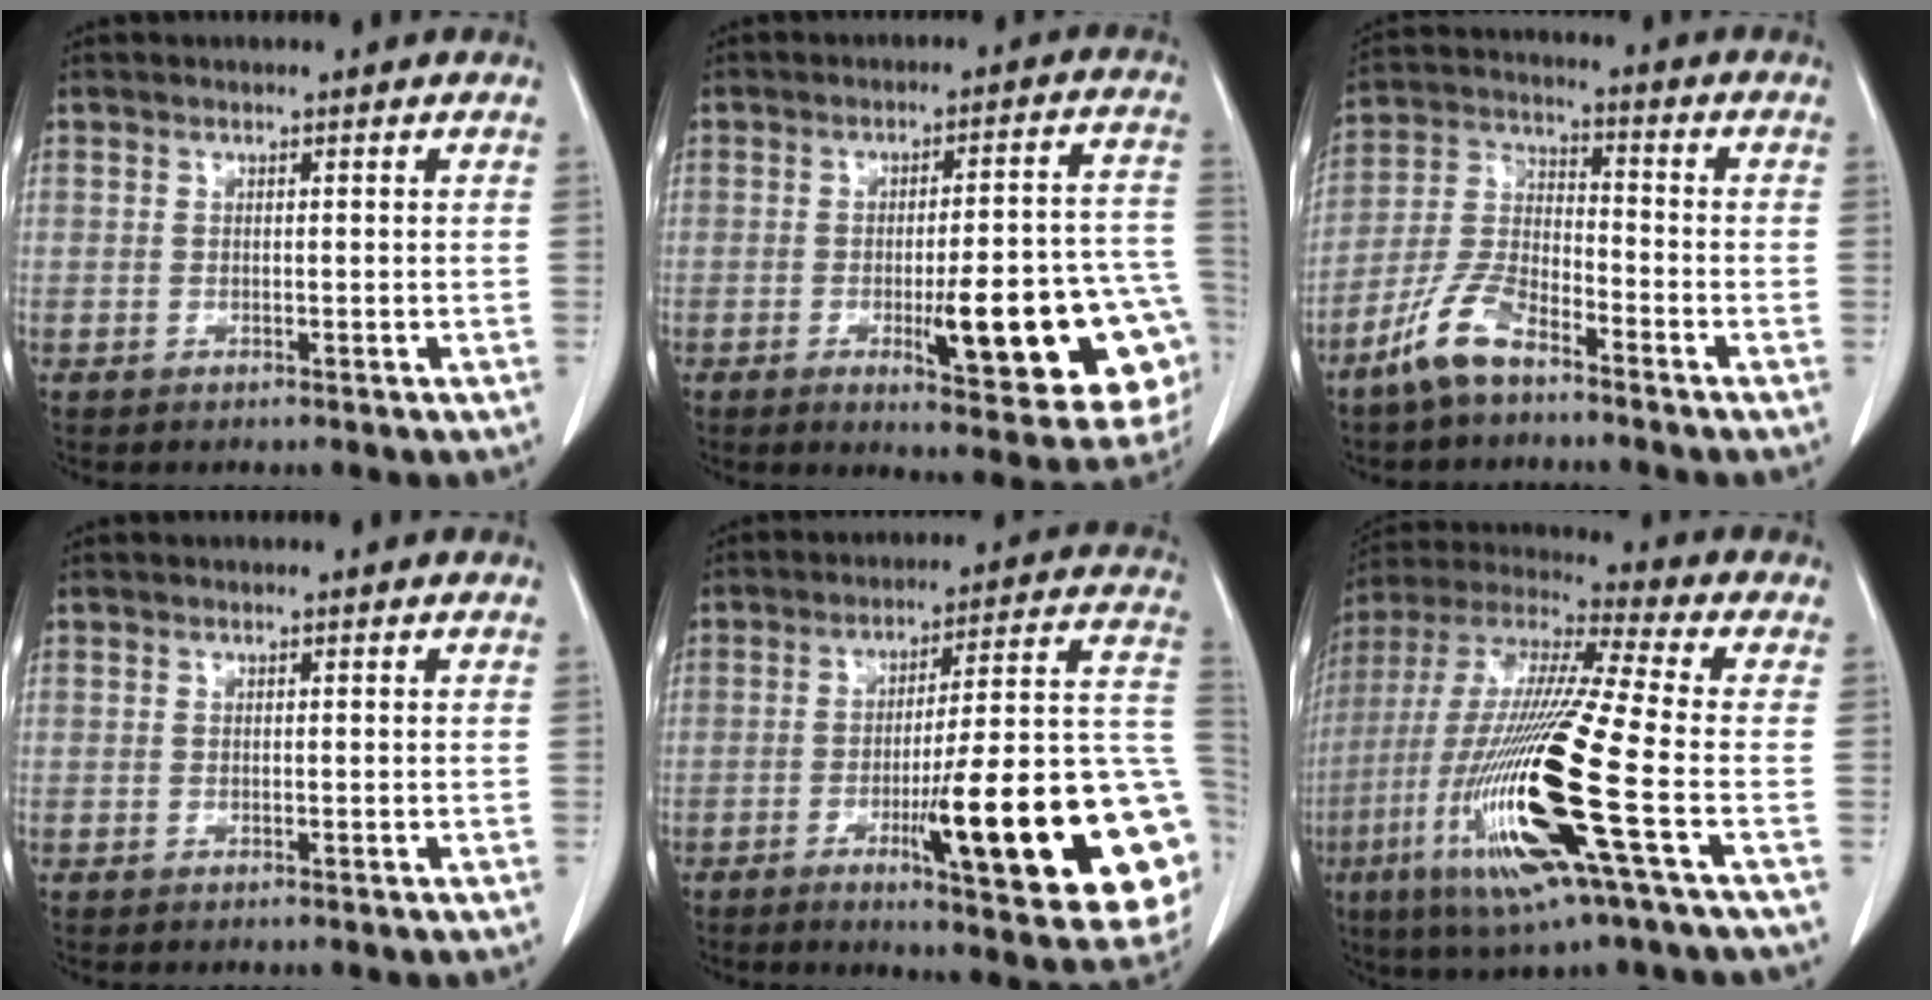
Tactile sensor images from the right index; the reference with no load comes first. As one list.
[{"total": 18.7, "force": [-5.3, 3.6, 17.6], "torque": [-0.139, 0.021, -0.051]}, {"total": 8.5, "force": [-6.2, 2.7, 5.2], "torque": [-0.123, -0.006, -0.130]}, {"total": 0.0}, {"total": 24.9, "force": [-6.8, 2.8, 23.8], "torque": [-0.224, 0.006, -0.089]}, {"total": 22.0, "force": [-6.6, 0.7, 21.0], "torque": [-0.456, -0.034, -0.131]}]